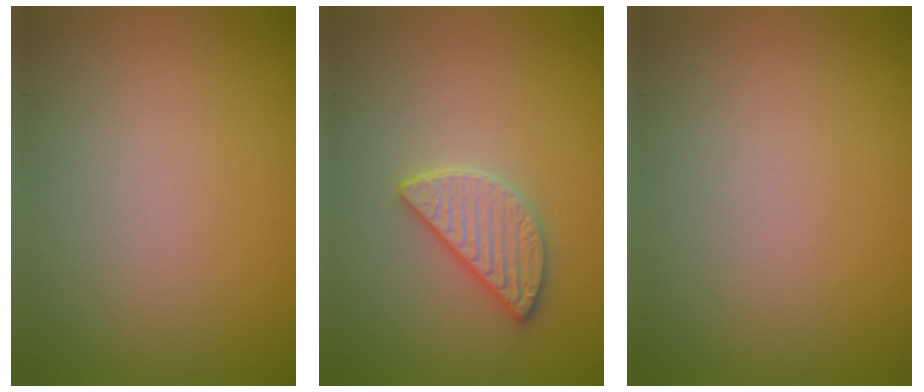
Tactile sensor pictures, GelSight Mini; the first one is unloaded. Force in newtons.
{"total": 2.8, "press": 2.8, "slide": 0.2}
{"total": 0.0}